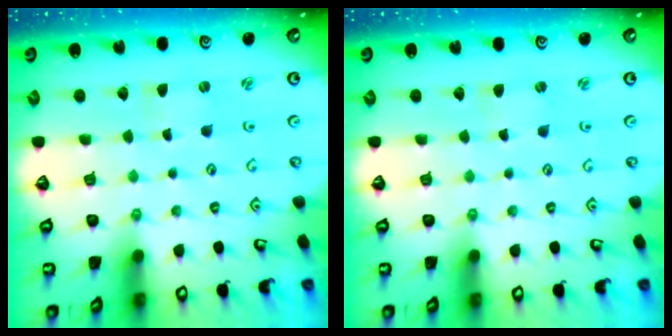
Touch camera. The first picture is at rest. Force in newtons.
{"total": 1.3, "press": 1.3, "slide": 0.4}